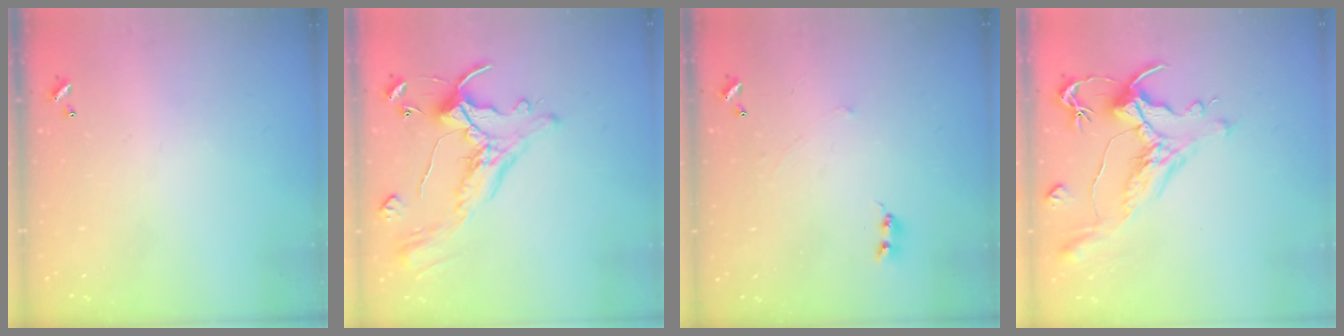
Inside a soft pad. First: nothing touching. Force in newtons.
{"total": 2.5, "press": 2.2, "slide": 1.2}
{"total": 0.9, "press": 0.8, "slide": 0.3}
{"total": 1.5, "press": 0.4, "slide": 1.5}